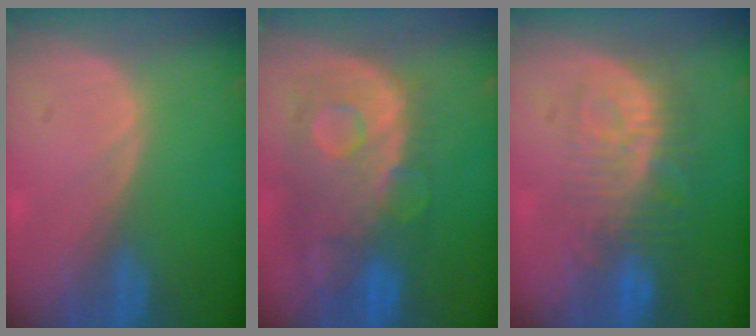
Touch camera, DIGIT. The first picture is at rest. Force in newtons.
{"total": 11.2, "press": 9.7, "slide": 5.5}
{"total": 9.5, "press": 8.5, "slide": 4.1}